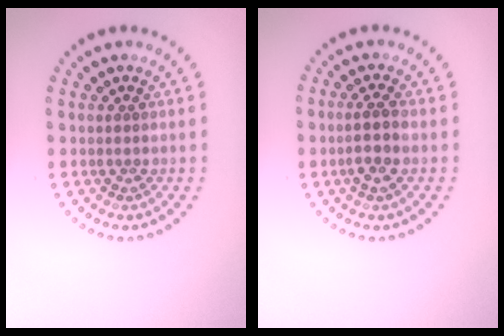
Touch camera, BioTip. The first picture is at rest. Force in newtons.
{"total": 2.4, "press": 2.2, "slide": 1.0}